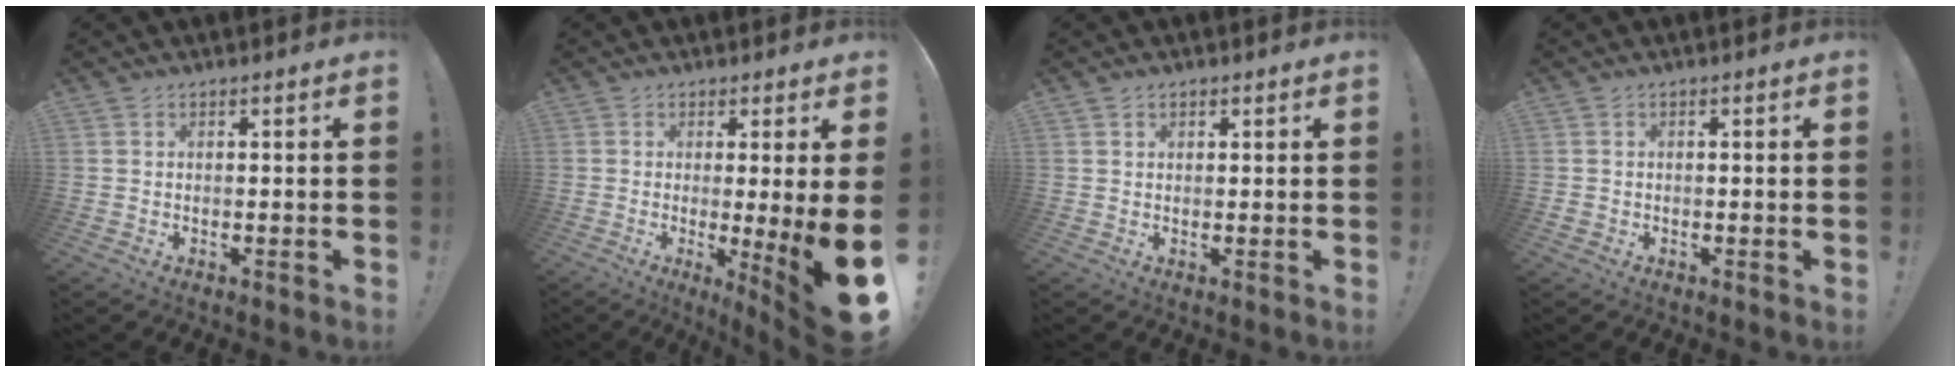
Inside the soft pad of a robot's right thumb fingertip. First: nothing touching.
{"total": 10.3, "force": [-0.7, -0.4, 10.3], "torque": [-0.129, -0.028, -0.009]}
{"total": 1.2, "force": [0.7, 0.9, 0.2], "torque": [0.002, 0.000, 0.013]}
{"total": 0.9, "force": [-0.4, 0.8, 0.2], "torque": [-0.006, 0.003, -0.008]}